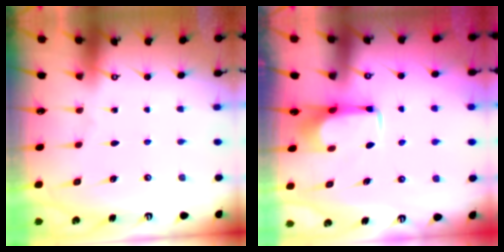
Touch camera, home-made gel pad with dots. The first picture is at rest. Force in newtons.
{"total": 1.7, "press": 1.6, "slide": 0.5}